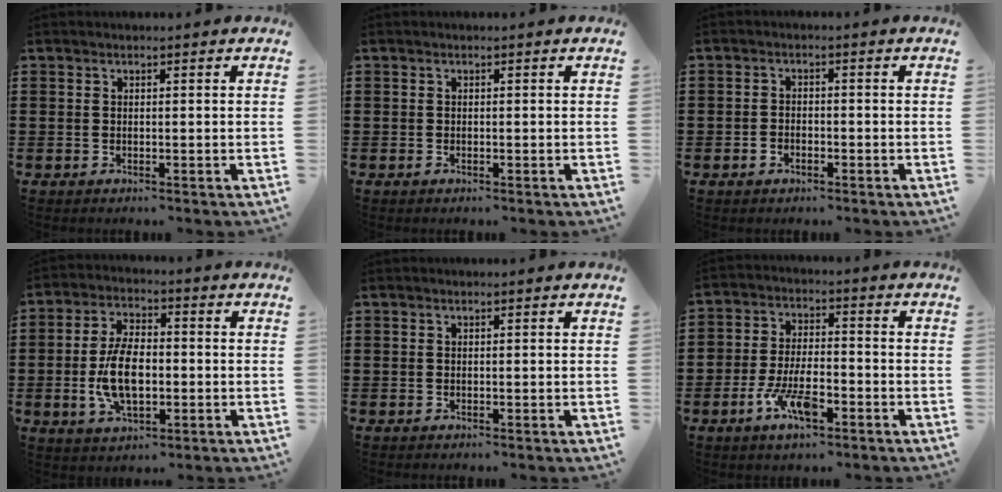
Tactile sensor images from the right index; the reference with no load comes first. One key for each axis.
{"total": 0.0}
{"total": 1.4, "fx": -0.9, "fy": 0.9, "fz": 0.5, "tx": -0.011, "ty": -0.001, "tz": -0.019}
{"total": 8.9, "fx": -1.4, "fy": 4.6, "fz": 7.5, "tx": -0.164, "ty": 0.001, "tz": -0.029}
{"total": 0.0}
{"total": 7.3, "fx": -3.9, "fy": 3.0, "fz": 5.4, "tx": -0.118, "ty": 0.004, "tz": -0.074}